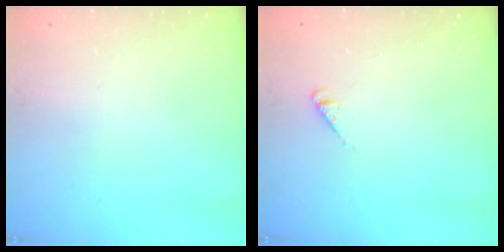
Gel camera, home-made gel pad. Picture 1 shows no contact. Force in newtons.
{"total": 1.9, "press": 1.9, "slide": 0.4}